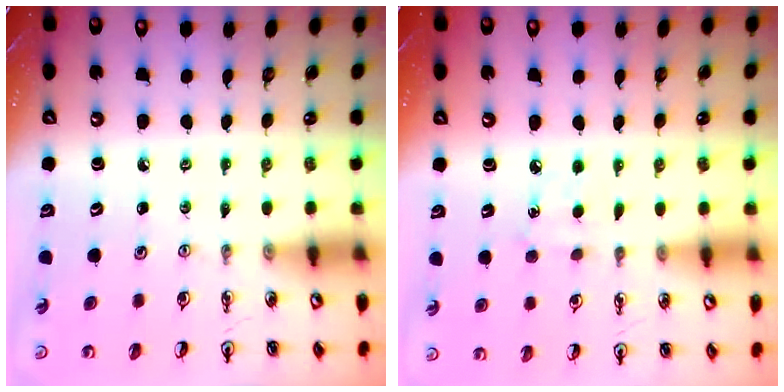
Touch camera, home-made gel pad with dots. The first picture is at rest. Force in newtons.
{"total": 5.5, "press": 5.5, "slide": 0.7}